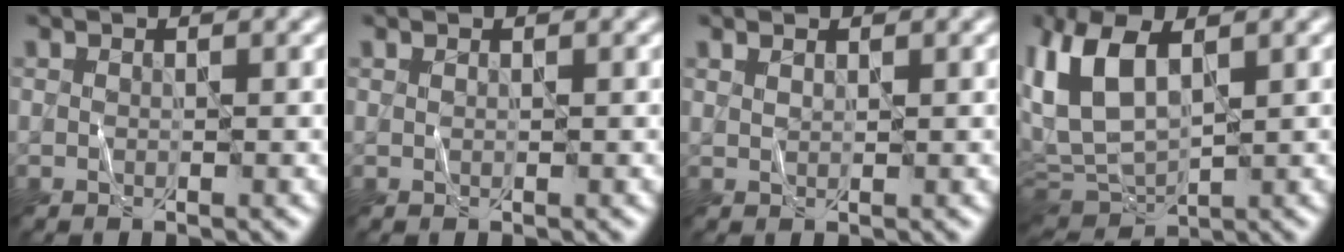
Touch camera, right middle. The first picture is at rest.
{"total": 0.0}
{"total": 0.7, "force": [0.6, 0.2, 0.2], "torque": [-0.006, 0.002, 0.014]}
{"total": 7.6, "force": [2.0, 3.9, 6.2], "torque": [-0.148, 0.011, 0.032]}